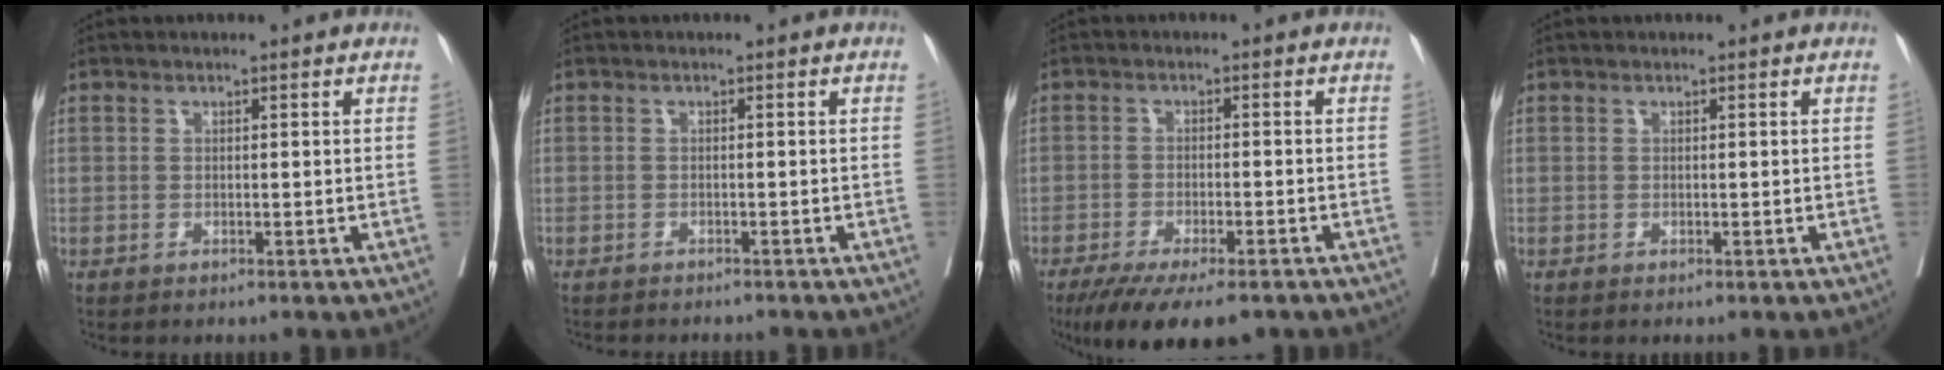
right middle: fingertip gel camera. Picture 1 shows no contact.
{"total": 4.4, "force": [-4.1, 0.9, 1.4], "torque": [-0.015, -0.004, -0.054]}
{"total": 11.9, "force": [-9.0, 3.0, 7.2], "torque": [-0.108, -0.018, -0.138]}
{"total": 0.0}